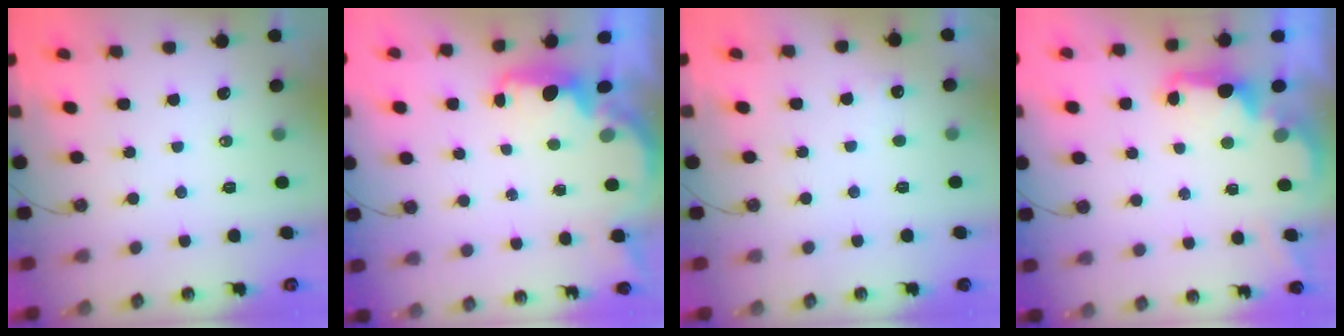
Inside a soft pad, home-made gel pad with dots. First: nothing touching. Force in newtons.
{"total": 2.3, "press": 2.1, "slide": 0.9}
{"total": 2.7, "press": 2.5, "slide": 1.0}
{"total": 2.7, "press": 2.6, "slide": 0.8}